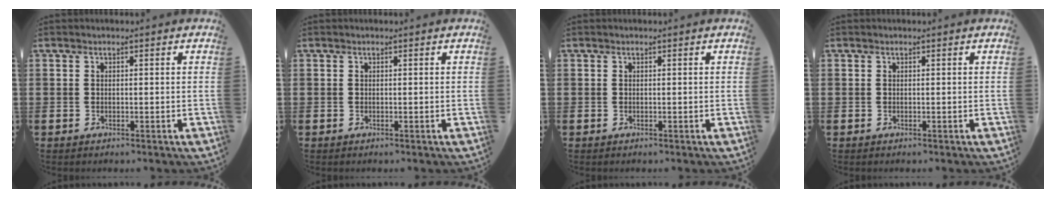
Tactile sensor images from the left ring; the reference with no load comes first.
{"total": 0.0}
{"total": 0.0}
{"total": 0.0}